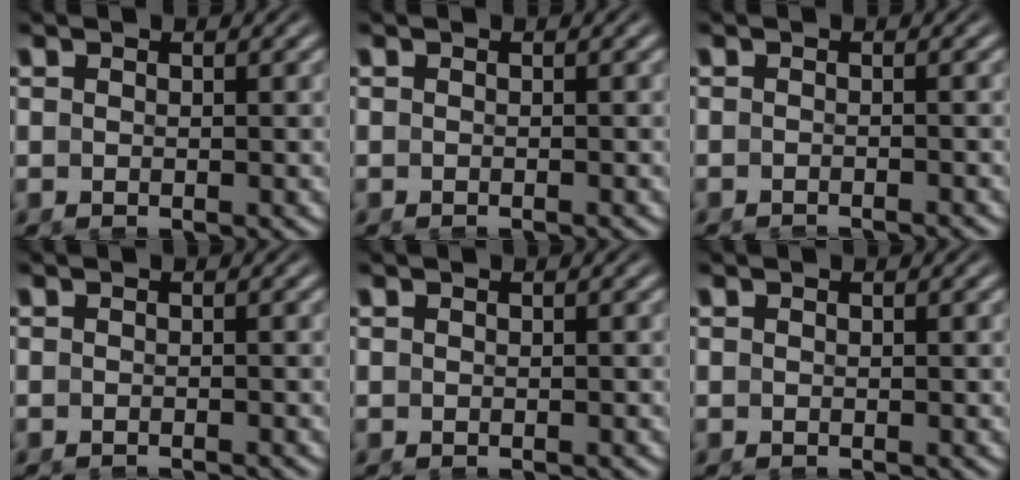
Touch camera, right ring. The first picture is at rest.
{"total": 0.7, "force": [-0.5, -0.4, 0.1], "torque": [-0.001, -0.002, -0.006]}
{"total": 2.3, "force": [-2.2, -0.3, 0.2], "torque": [-0.001, -0.011, -0.030]}
{"total": 1.2, "force": [-1.1, -0.4, 0.1], "torque": [-0.002, -0.006, -0.014]}
{"total": 0.0}
{"total": 0.0}